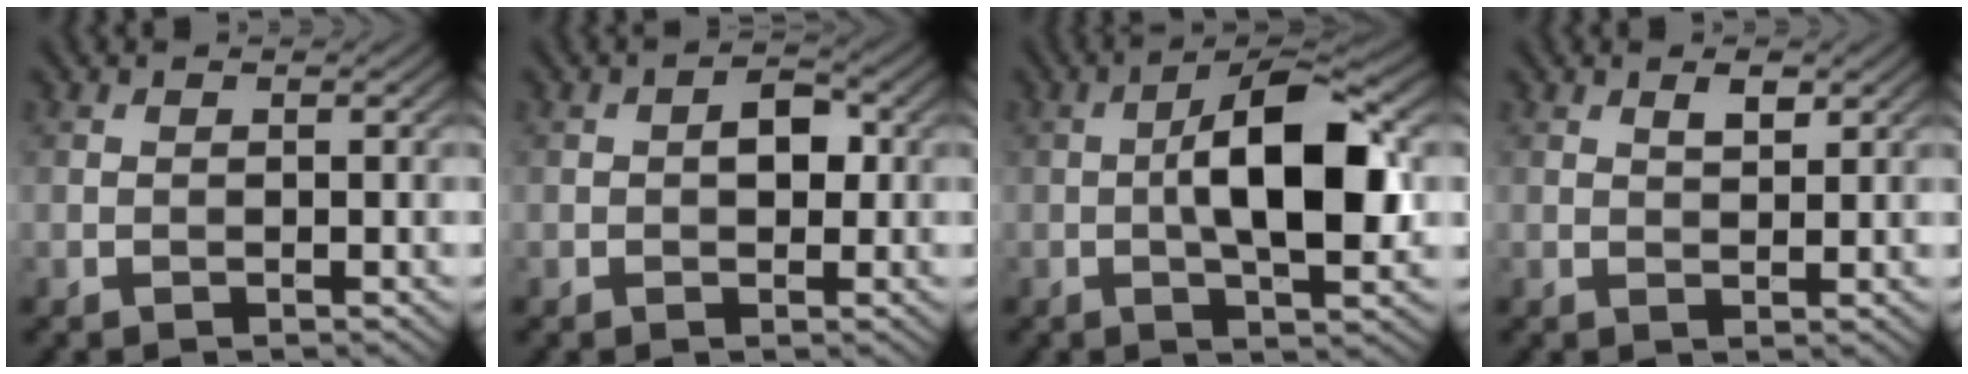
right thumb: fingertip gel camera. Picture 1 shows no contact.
{"total": 2.9, "force": [0.1, 1.8, 2.3], "torque": [-0.035, 0.001, -0.002]}
{"total": 11.6, "force": [-0.3, 4.2, 10.8], "torque": [-0.173, 0.007, -0.009]}
{"total": 1.8, "force": [1.0, 0.7, 1.3], "torque": [-0.023, -0.002, 0.020]}